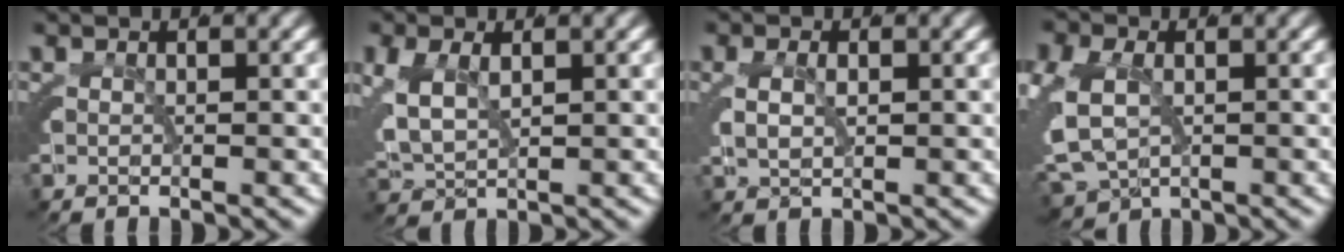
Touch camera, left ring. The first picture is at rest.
{"total": 5.5, "force": [0.0, 4.6, 3.0], "torque": [-0.087, -0.018, 0.006]}
{"total": 1.8, "force": [-0.1, 1.6, 0.8], "torque": [-0.026, -0.007, 0.002]}
{"total": 9.3, "force": [-2.1, 8.1, 4.1], "torque": [-0.117, -0.038, -0.027]}